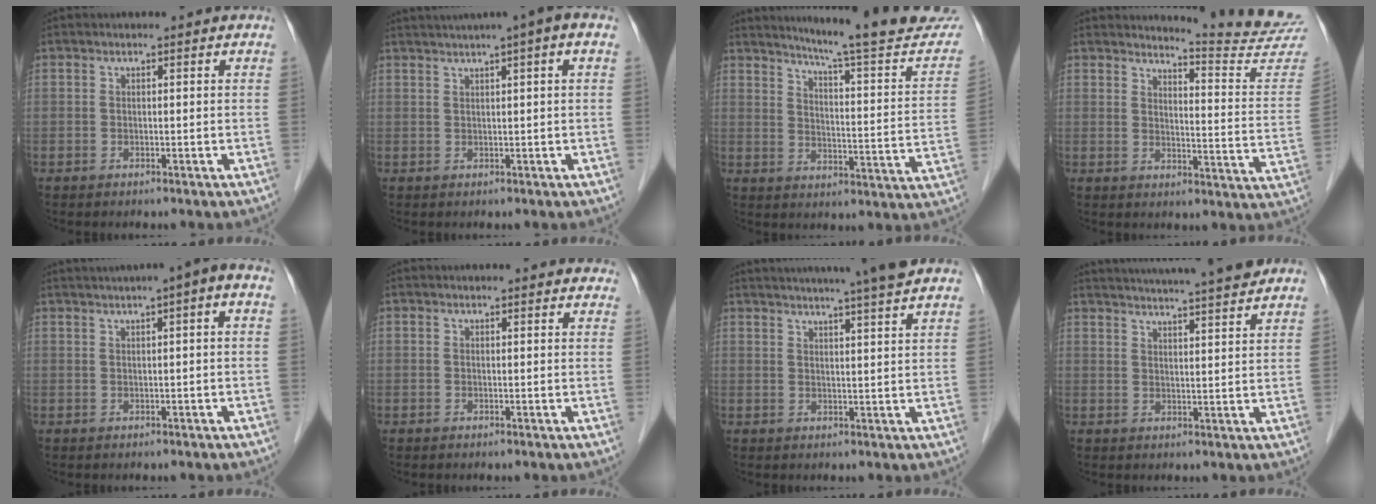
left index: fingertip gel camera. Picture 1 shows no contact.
{"total": 6.6, "force": [4.0, -0.3, 5.3], "torque": [-0.079, 0.033, 0.058]}
{"total": 20.7, "force": [19.0, 0.7, 8.1], "torque": [-0.110, -0.075, 0.233]}
{"total": 13.6, "force": [13.4, -1.8, 0.8], "torque": [-0.014, -0.121, 0.146]}
{"total": 5.4, "force": [2.5, 0.1, 4.8], "torque": [-0.073, 0.026, 0.037]}
{"total": 4.7, "force": [4.4, 1.2, 1.2], "torque": [-0.007, 0.010, 0.036]}
{"total": 12.3, "force": [10.7, -0.9, 6.0], "torque": [-0.095, 0.007, 0.132]}
{"total": 16.3, "force": [14.8, -0.2, 6.8], "torque": [-0.117, 0.004, 0.198]}